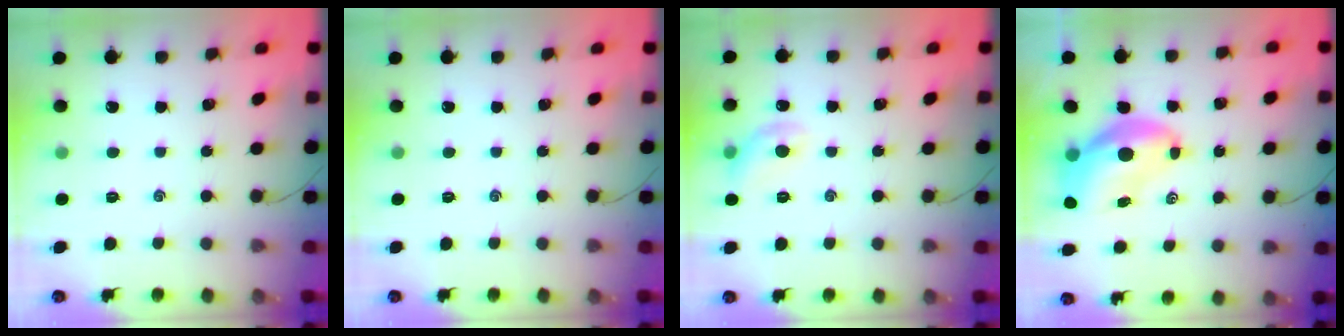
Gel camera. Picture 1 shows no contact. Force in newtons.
{"total": 0.0}
{"total": 6.8, "press": 6.7, "slide": 1.2}
{"total": 9.8, "press": 9.4, "slide": 3.0}